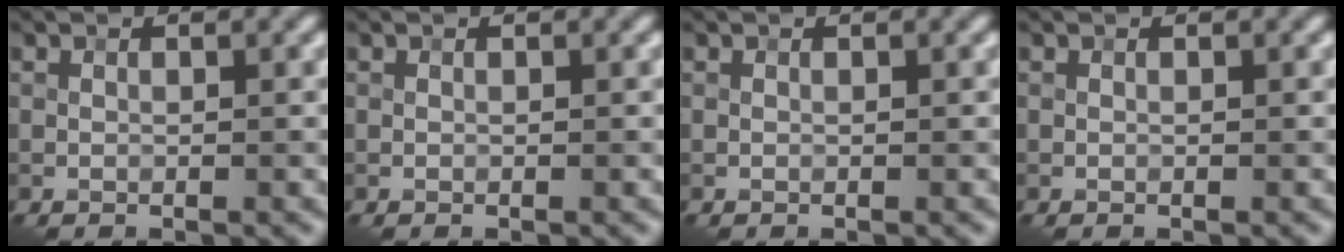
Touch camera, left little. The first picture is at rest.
{"total": 0.0}
{"total": 0.0}
{"total": 0.0}